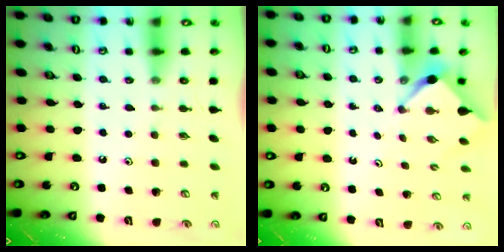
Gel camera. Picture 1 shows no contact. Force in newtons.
{"total": 4.0, "press": 4.0, "slide": 0.4}